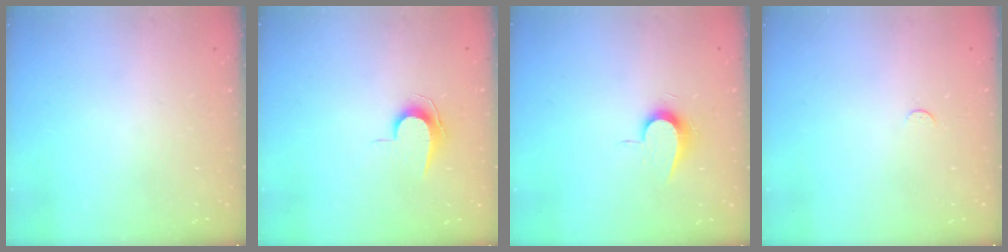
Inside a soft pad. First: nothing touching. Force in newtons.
{"total": 7.1, "press": 7.0, "slide": 0.7}
{"total": 7.1, "press": 7.1, "slide": 0.7}
{"total": 2.5, "press": 2.5, "slide": 0.3}